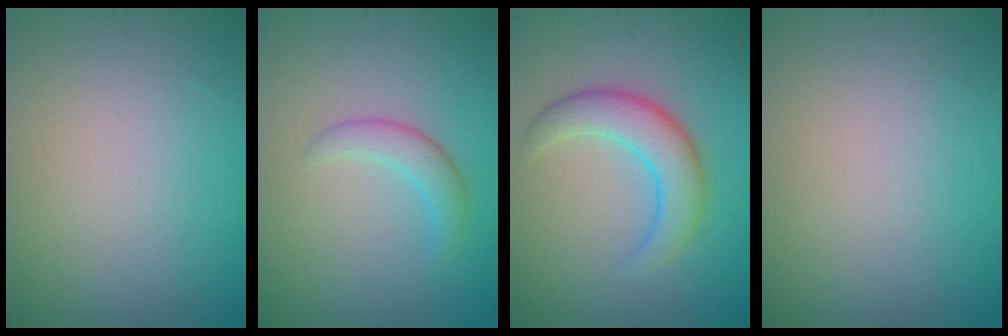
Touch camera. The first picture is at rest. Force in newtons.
{"total": 2.2, "press": 2.2, "slide": 0.2}
{"total": 4.5, "press": 4.5, "slide": 0.1}
{"total": 0.0}